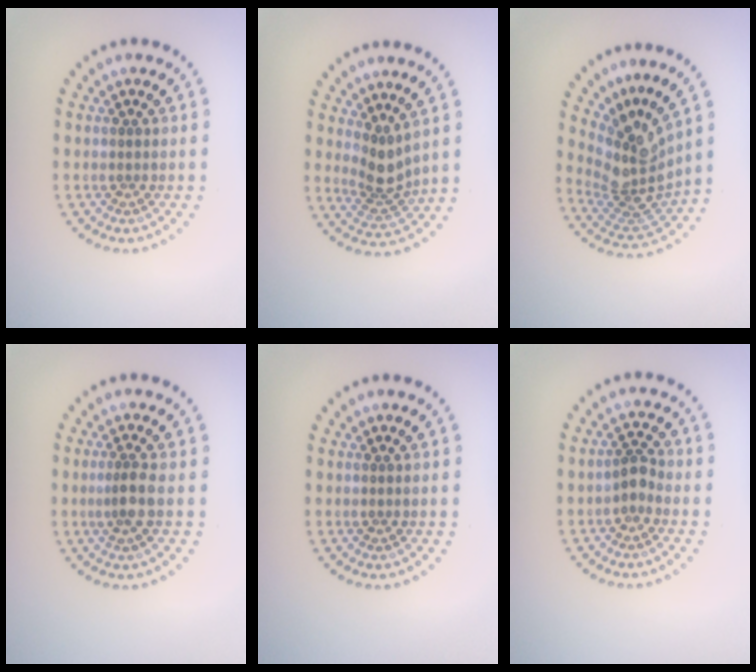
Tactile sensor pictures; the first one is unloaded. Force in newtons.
{"total": 2.9, "press": 2.1, "slide": 2.0}
{"total": 4.6, "press": 3.1, "slide": 3.5}
{"total": 2.2, "press": 1.7, "slide": 1.3}
{"total": 0.0}
{"total": 1.7, "press": 1.4, "slide": 1.0}